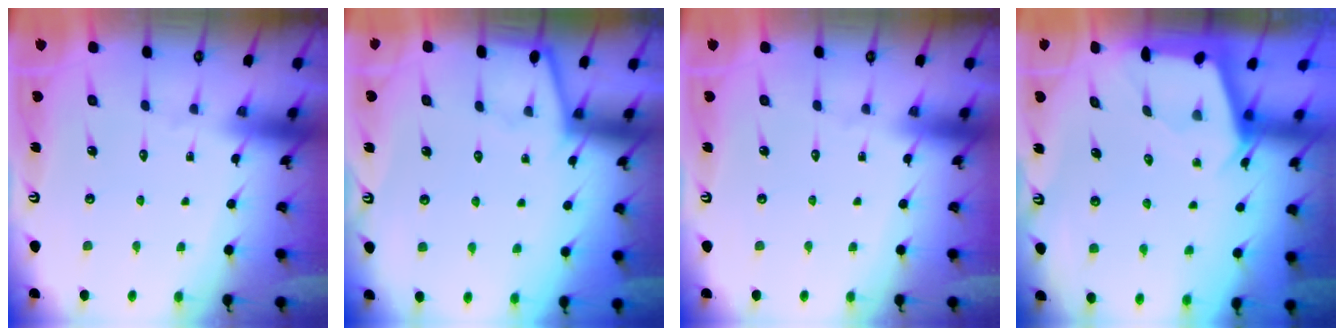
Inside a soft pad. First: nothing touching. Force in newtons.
{"total": 2.4, "press": 2.4, "slide": 0.2}
{"total": 0.0}
{"total": 2.0, "press": 2.0, "slide": 0.3}